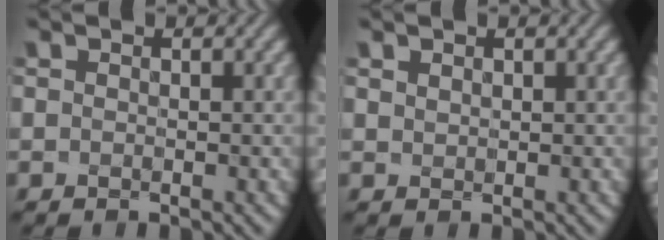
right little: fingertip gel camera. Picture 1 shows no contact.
{"total": 2.1, "force": [1.2, 1.5, 1.0], "torque": [-0.024, 0.015, 0.013]}